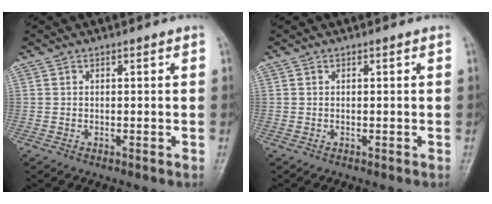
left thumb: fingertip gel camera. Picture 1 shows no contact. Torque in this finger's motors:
{"motor_torque": [0.04, 0.04, -0.02, -0.02, 0.00]}